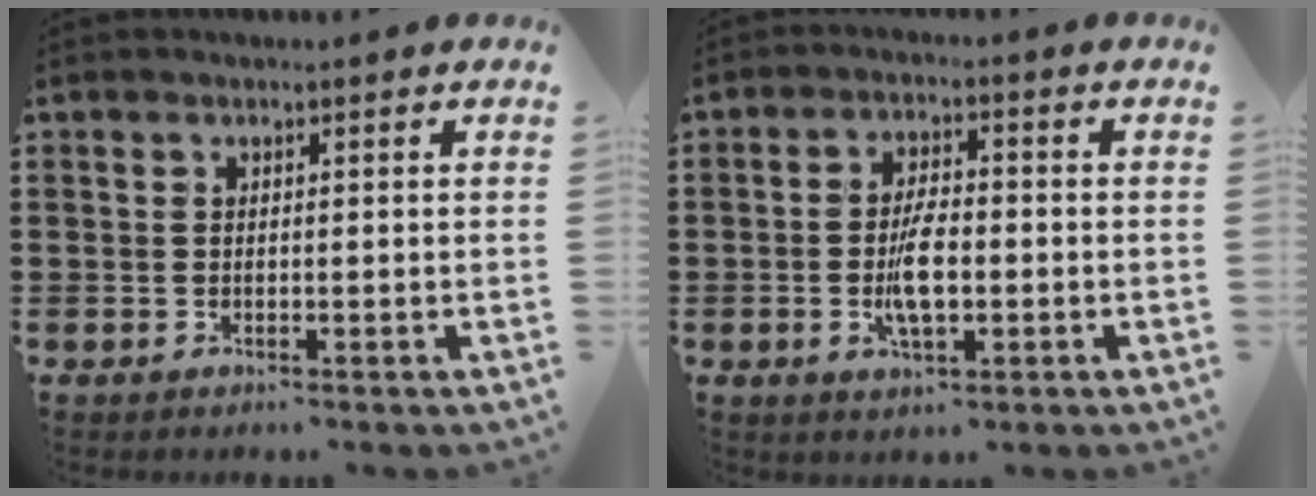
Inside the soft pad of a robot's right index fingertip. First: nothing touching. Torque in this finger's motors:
{"motor_torque": [1.96, 0.18, 0.74, 0.19]}